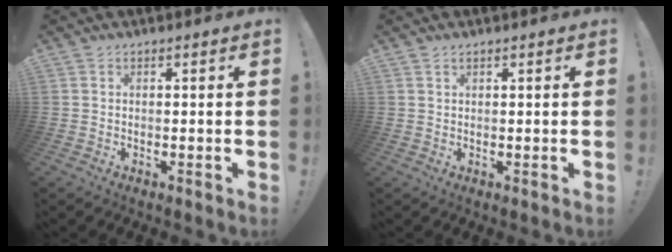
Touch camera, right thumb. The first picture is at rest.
{"total": 0.9, "force": [0.7, 0.4, 0.4], "torque": [-0.007, -0.001, 0.013]}